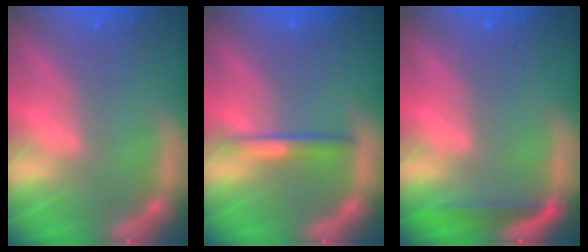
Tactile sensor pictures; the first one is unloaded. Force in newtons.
{"total": 2.0}
{"total": 2.5}